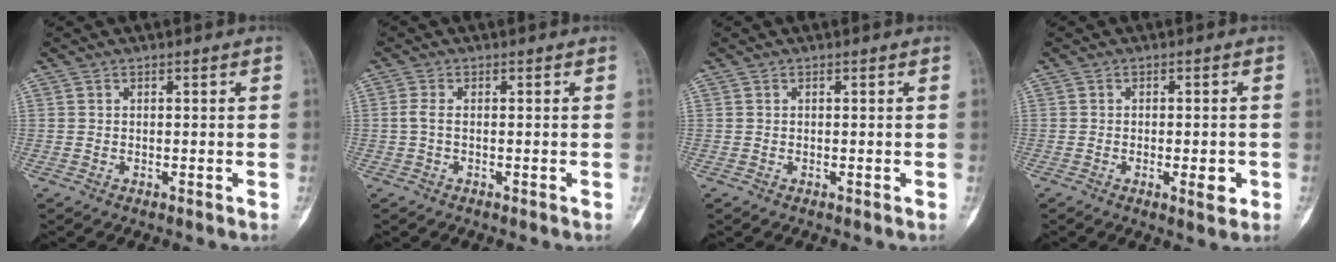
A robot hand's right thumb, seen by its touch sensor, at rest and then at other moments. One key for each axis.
{"total": 2.8, "fx": -0.6, "fy": 1.2, "fz": 2.5, "tx": -0.061, "ty": 0.001, "tz": -0.018}
{"total": 0.0}
{"total": 4.2, "fx": -1.3, "fy": 1.5, "fz": 3.7, "tx": -0.047, "ty": -0.001, "tz": -0.013}